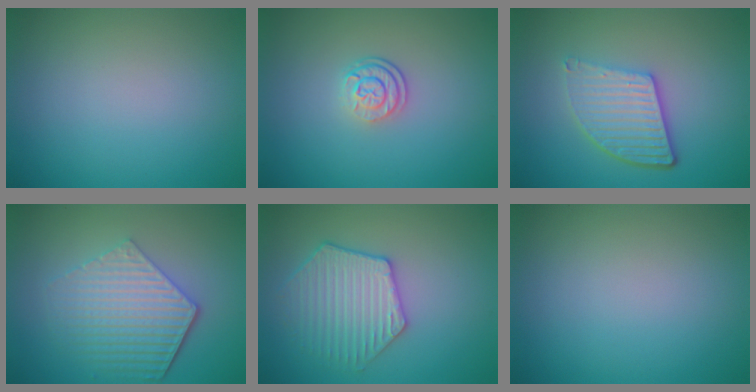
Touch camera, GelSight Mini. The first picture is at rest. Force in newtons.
{"total": 2.5, "press": 1.9, "slide": 1.7}
{"total": 5.0, "press": 3.6, "slide": 3.5}
{"total": 5.8, "press": 4.4, "slide": 3.8}
{"total": 4.2, "press": 4.1, "slide": 1.1}
{"total": 0.0}